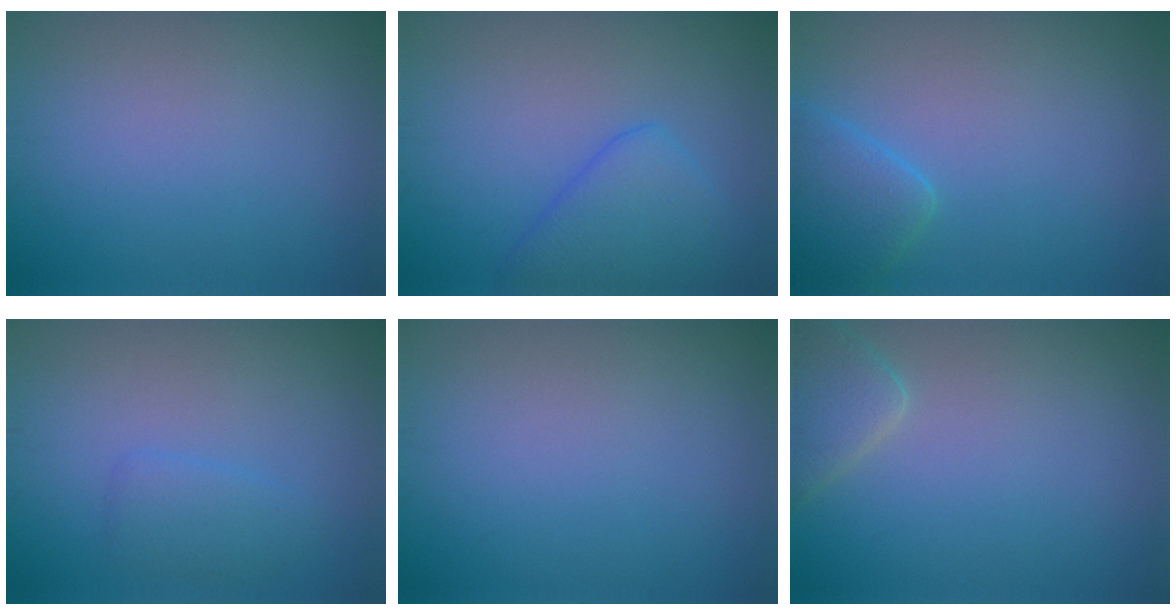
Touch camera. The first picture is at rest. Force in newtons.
{"total": 4.1, "press": 4.1, "slide": 0.3}
{"total": 3.1, "press": 3.1, "slide": 0.2}
{"total": 1.8, "press": 1.8, "slide": 0.0}
{"total": 0.0}
{"total": 2.8, "press": 2.8, "slide": 0.1}